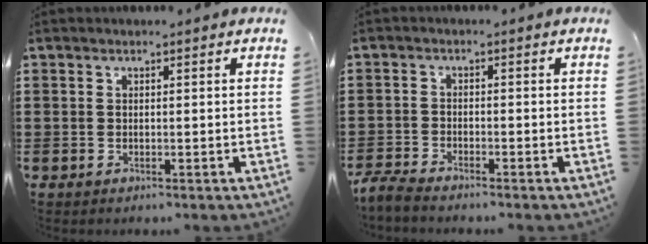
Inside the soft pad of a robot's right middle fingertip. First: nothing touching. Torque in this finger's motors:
{"motor_torque": [0.71, 0.36, 0.18, 0.04]}